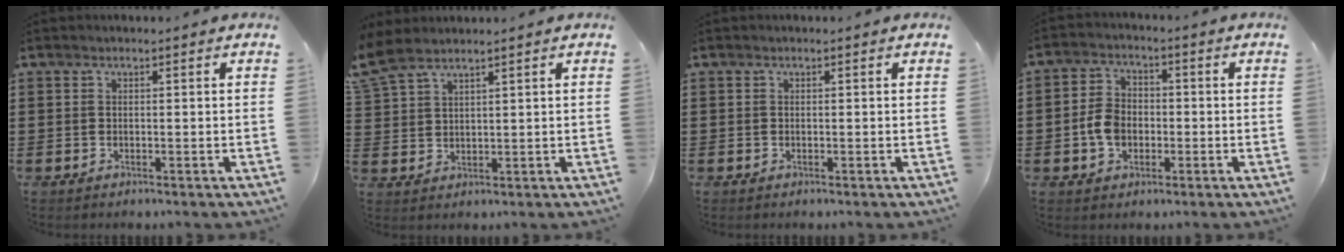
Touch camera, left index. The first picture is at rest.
{"total": 4.0, "force": [3.3, 1.5, 1.9], "torque": [-0.050, -0.003, 0.060]}
{"total": 0.0}
{"total": 5.3, "force": [-1.3, 3.8, 3.4], "torque": [-0.085, 0.003, -0.029]}